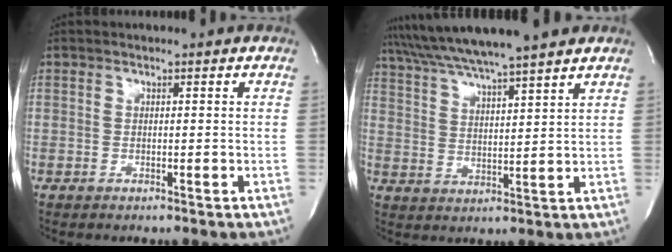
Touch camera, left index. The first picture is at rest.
{"total": 13.0, "force": [11.3, -0.9, 6.3], "torque": [-0.117, 0.024, 0.182]}